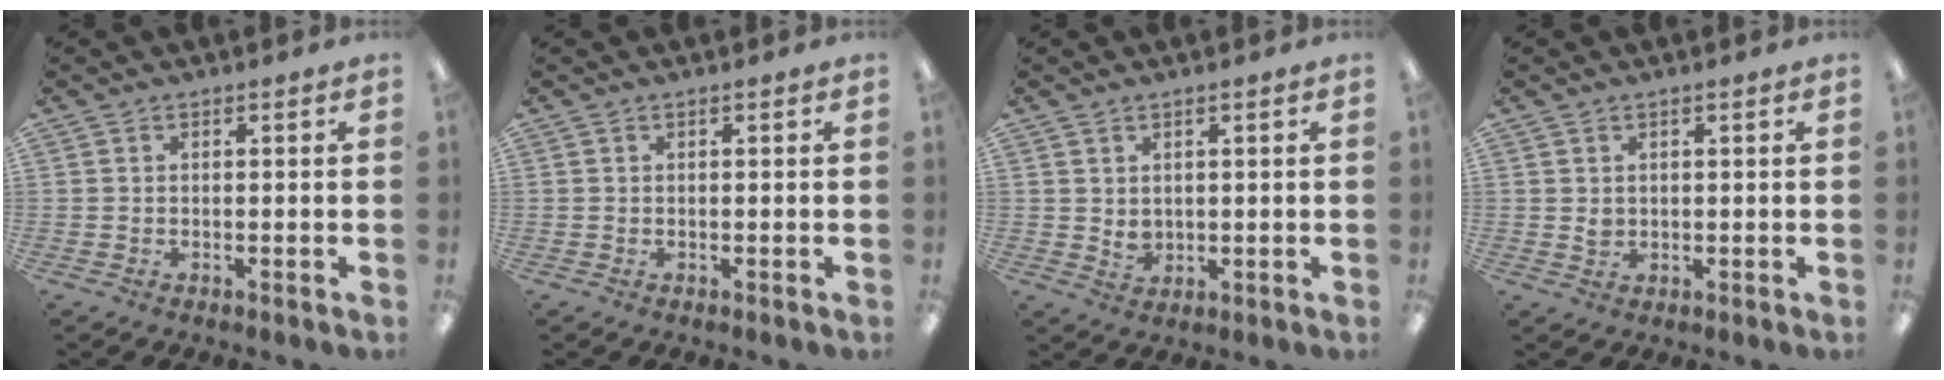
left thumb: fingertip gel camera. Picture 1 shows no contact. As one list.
[{"total": 0.0}, {"total": 2.4, "force": [1.2, 1.9, 1.1], "torque": [-0.014, -0.003, 0.021]}, {"total": 1.5, "force": [0.5, 1.2, 0.7], "torque": [-0.008, 0.000, 0.007]}]